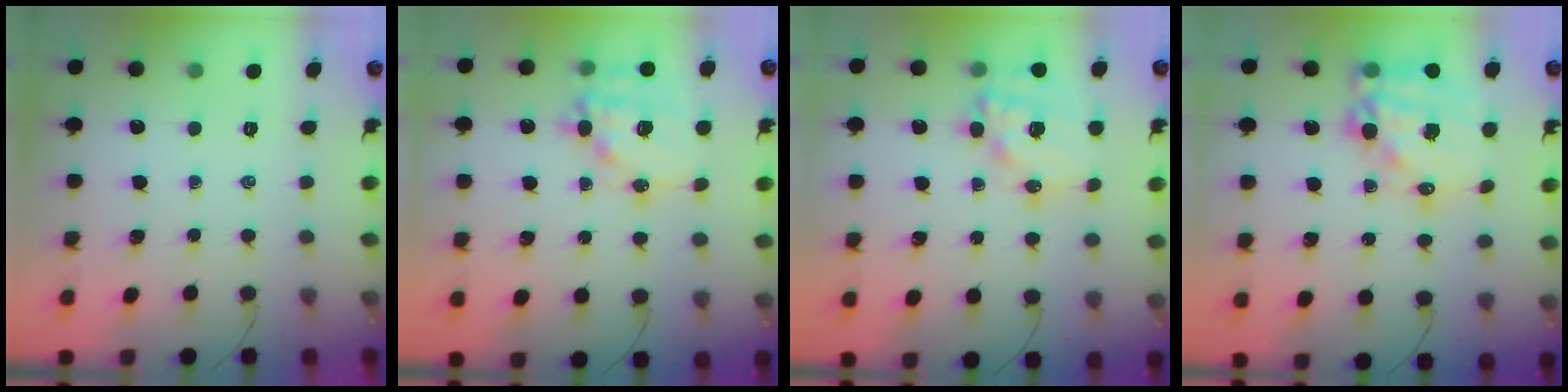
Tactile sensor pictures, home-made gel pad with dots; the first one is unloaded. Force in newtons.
{"total": 15.6, "press": 15.2, "slide": 3.4}
{"total": 14.5, "press": 14.1, "slide": 3.3}
{"total": 17.7, "press": 17.2, "slide": 4.0}